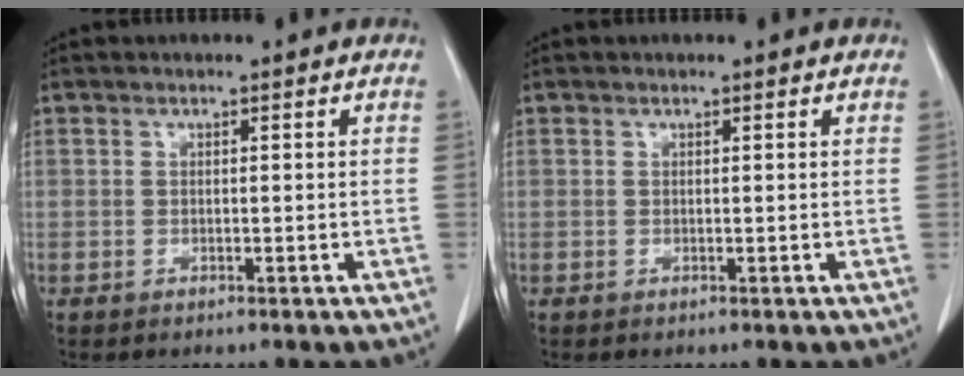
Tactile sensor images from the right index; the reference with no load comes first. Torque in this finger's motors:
{"motor_torque": [-0.16, 0.15, -0.04, -0.01]}